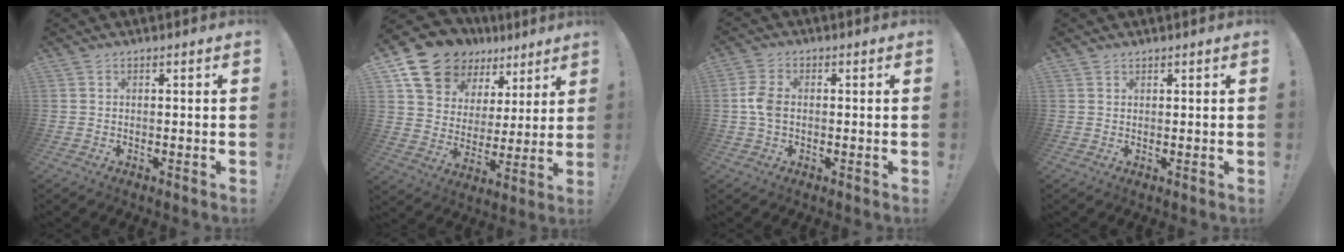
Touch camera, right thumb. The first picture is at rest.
{"total": 16.5, "force": [11.1, 10.7, 5.9], "torque": [-0.108, -0.063, 0.214]}
{"total": 5.2, "force": [-0.5, 3.4, 3.9], "torque": [-0.093, 0.007, -0.011]}
{"total": 0.8, "force": [0.8, 0.3, 0.1], "torque": [0.000, -0.001, 0.014]}